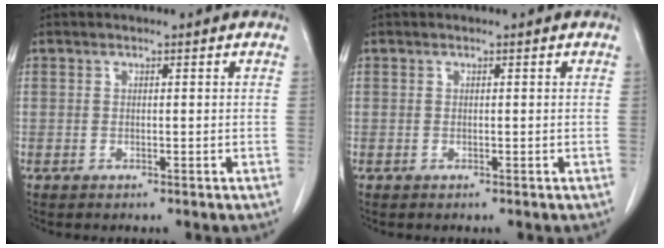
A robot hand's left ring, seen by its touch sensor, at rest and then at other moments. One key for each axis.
{"total": 0.0}